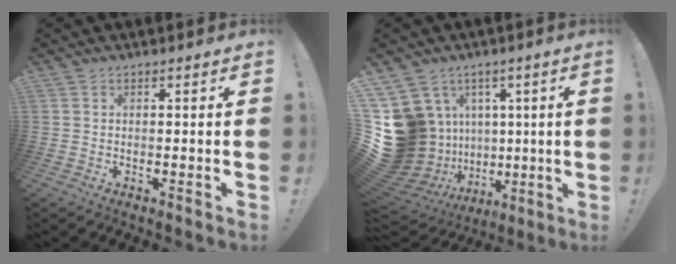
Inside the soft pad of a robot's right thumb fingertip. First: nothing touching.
{"total": 20.4, "force": [1.2, 17.7, 10.1], "torque": [-0.197, -0.034, 0.084]}